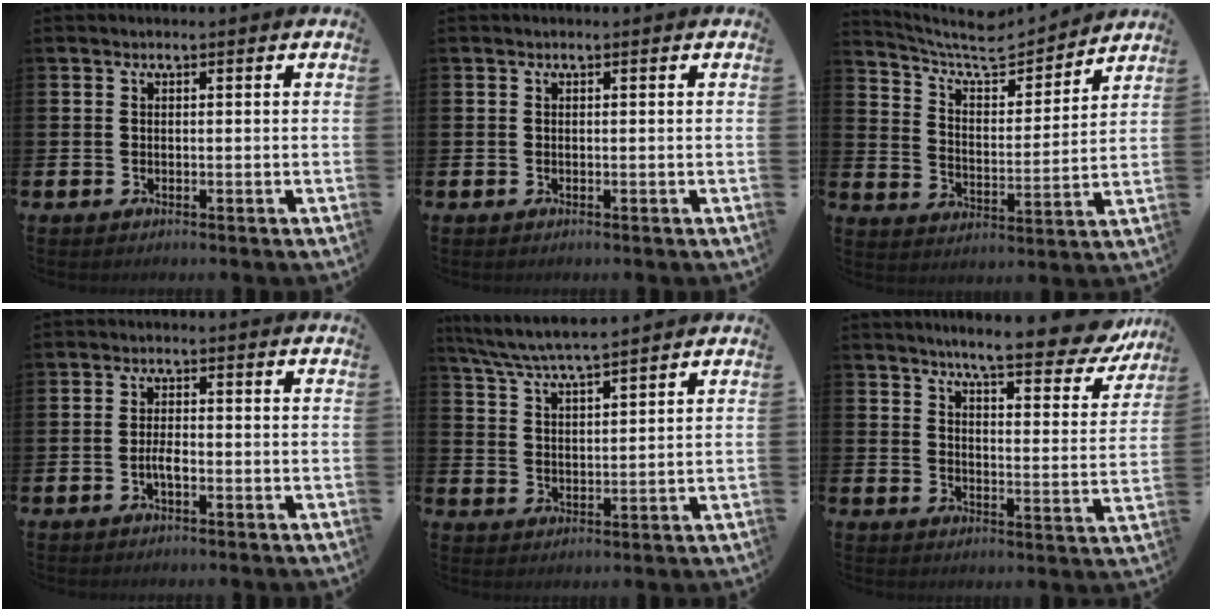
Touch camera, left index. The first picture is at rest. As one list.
[{"total": 0.0}, {"total": 8.0, "force": [7.3, 2.1, 2.5], "torque": [-0.081, -0.055, 0.124]}, {"total": 2.3, "force": [-0.8, 0.9, 2.0], "torque": [-0.034, 0.002, -0.018]}, {"total": 6.1, "force": [5.8, 0.2, 1.8], "torque": [-0.058, -0.027, 0.105]}, {"total": 8.0, "force": [7.2, 0.8, 3.3], "torque": [-0.061, -0.051, 0.118]}]